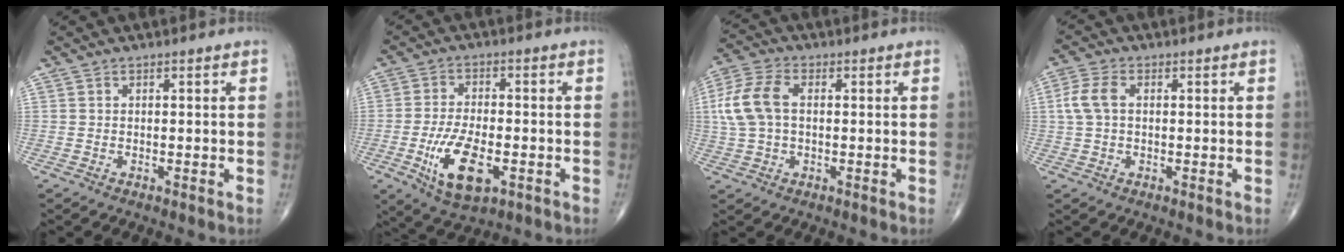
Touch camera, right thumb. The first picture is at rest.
{"total": 11.2, "force": [-3.6, 5.0, 9.3], "torque": [-0.169, 0.001, -0.058]}
{"total": 9.4, "force": [1.0, 5.7, 7.4], "torque": [-0.174, 0.020, 0.017]}
{"total": 5.0, "force": [0.6, 3.1, 3.9], "torque": [-0.097, 0.014, 0.008]}